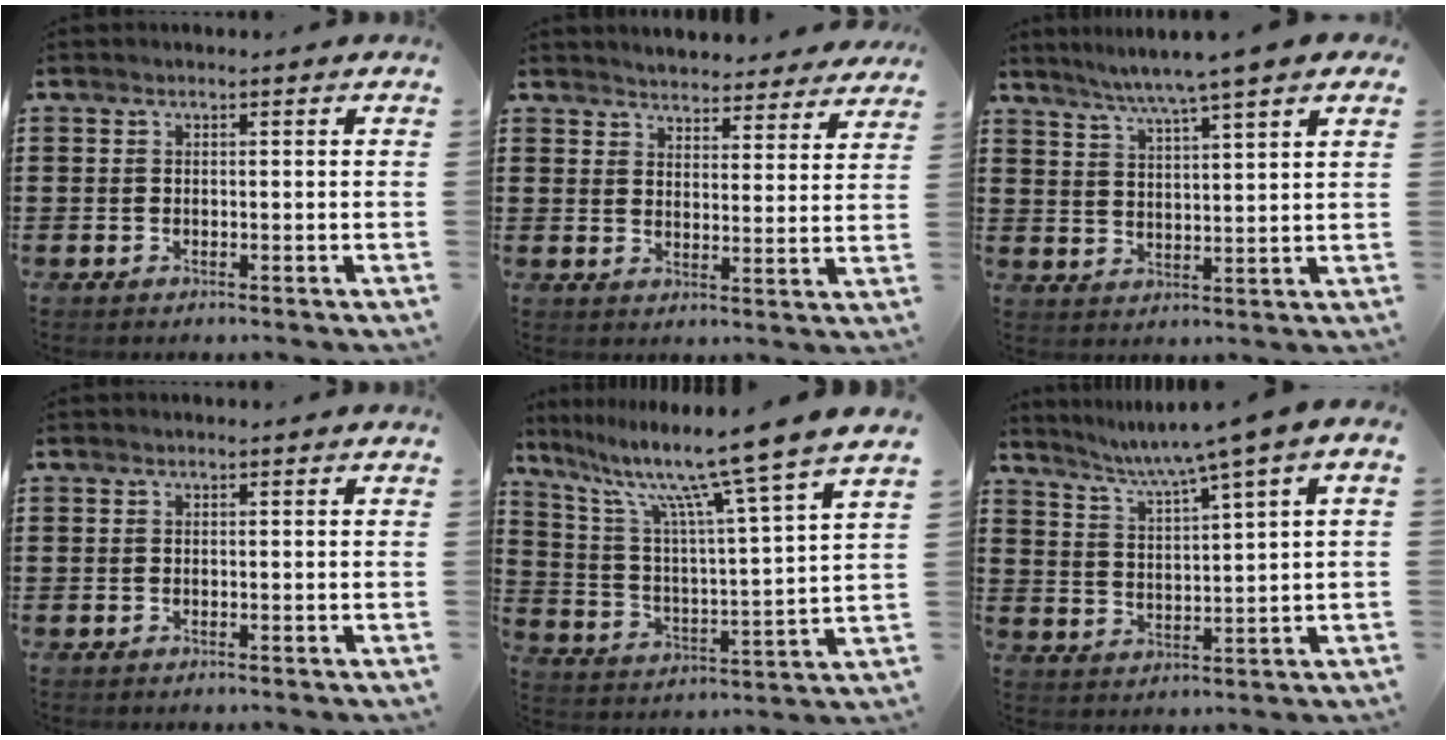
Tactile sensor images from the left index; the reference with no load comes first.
{"total": 4.1, "force": [4.1, 0.1, -0.1], "torque": [-0.008, -0.026, 0.072]}
{"total": 5.7, "force": [4.7, -0.9, 3.0], "torque": [-0.075, -0.023, 0.080]}
{"total": 0.0}
{"total": 11.9, "force": [9.7, -0.9, 6.9], "torque": [-0.164, -0.068, 0.149]}
{"total": 5.6, "force": [4.0, -0.6, 4.0], "torque": [-0.092, -0.029, 0.058]}